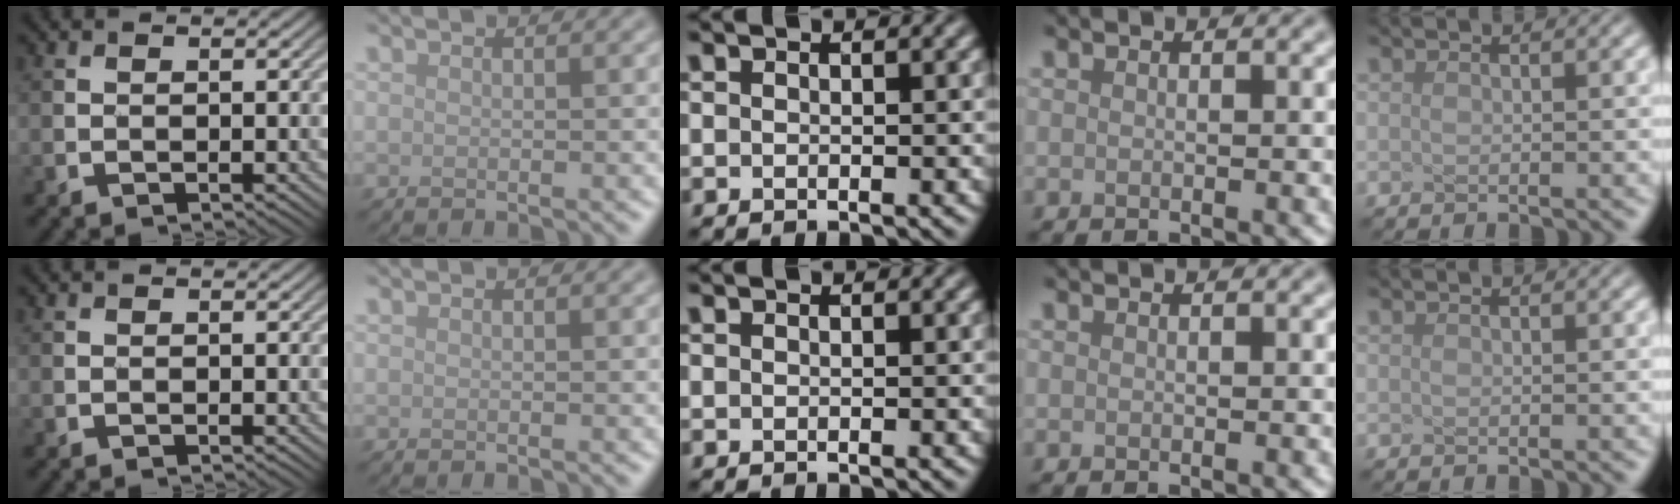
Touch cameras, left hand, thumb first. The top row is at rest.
{}